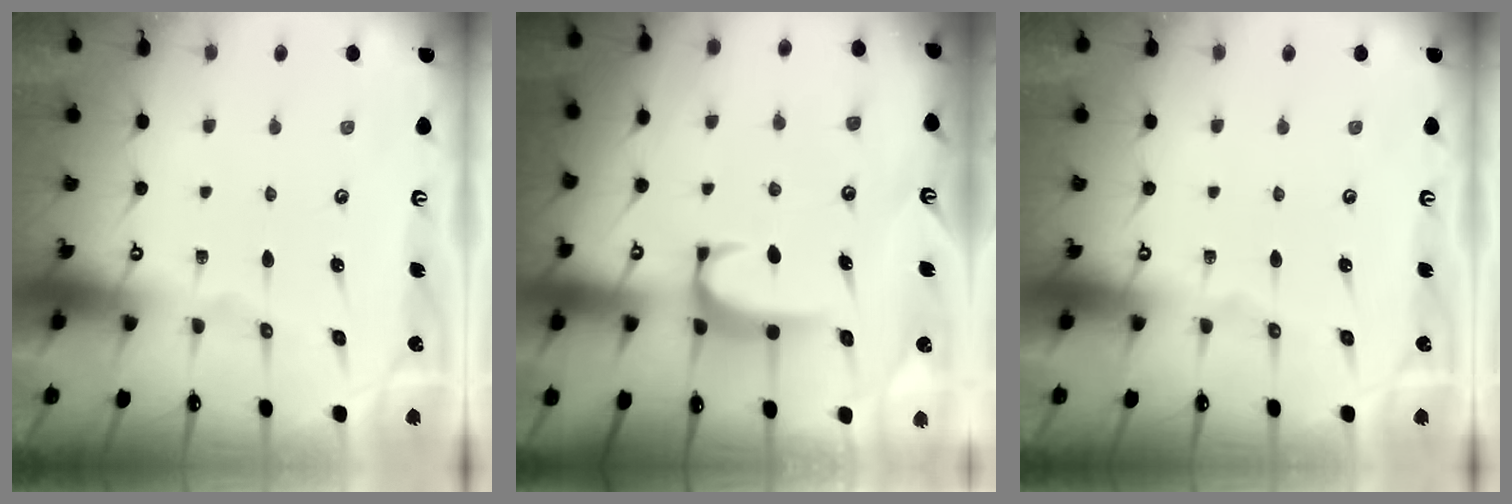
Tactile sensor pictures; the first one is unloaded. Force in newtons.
{"total": 1.9, "press": 1.8, "slide": 0.5}
{"total": 0.0}